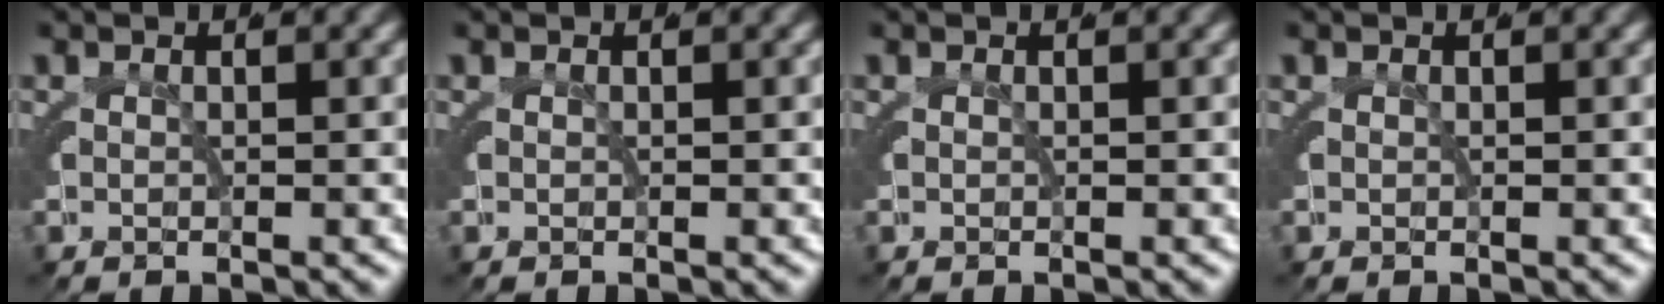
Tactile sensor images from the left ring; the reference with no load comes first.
{"total": 0.0}
{"total": 0.0}
{"total": 0.0}